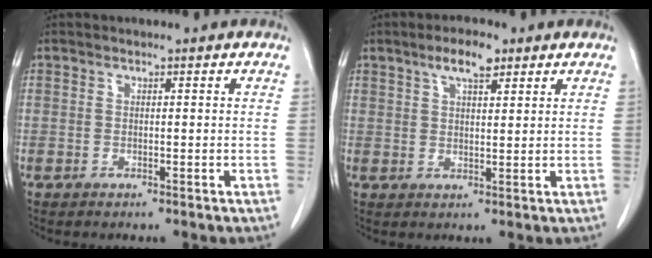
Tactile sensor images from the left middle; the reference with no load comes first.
{"total": 4.7, "force": [3.0, 1.4, 3.4], "torque": [-0.065, 0.007, 0.051]}